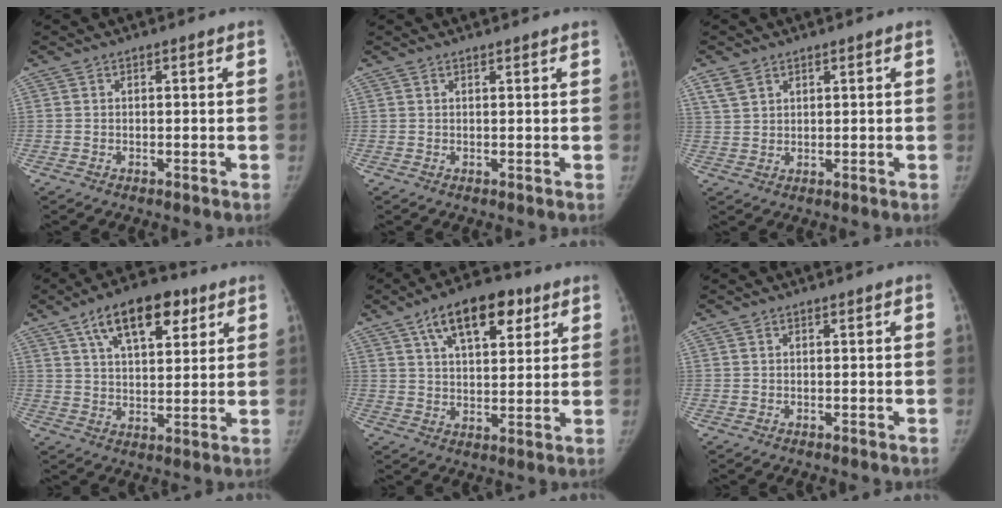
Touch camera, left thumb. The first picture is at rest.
{"total": 1.3, "force": [1.2, 0.1, 0.4], "torque": [0.001, 0.006, 0.020]}
{"total": 3.4, "force": [2.2, 2.2, 1.4], "torque": [-0.024, -0.006, 0.051]}
{"total": 13.8, "force": [7.3, 6.6, 9.8], "torque": [-0.125, -0.016, 0.118]}
{"total": 13.7, "force": [7.1, 6.6, 9.7], "torque": [-0.120, -0.013, 0.113]}
{"total": 0.0}